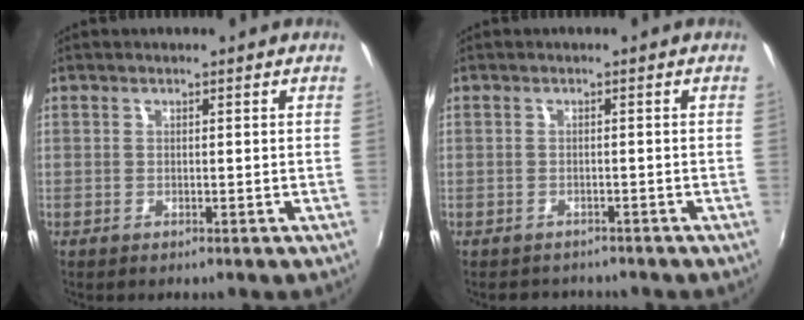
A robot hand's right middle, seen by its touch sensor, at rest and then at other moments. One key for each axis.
{"total": 2.7, "fx": -2.3, "fy": 1.5, "fz": 0.1, "tx": -0.006, "ty": 0.000, "tz": -0.035}